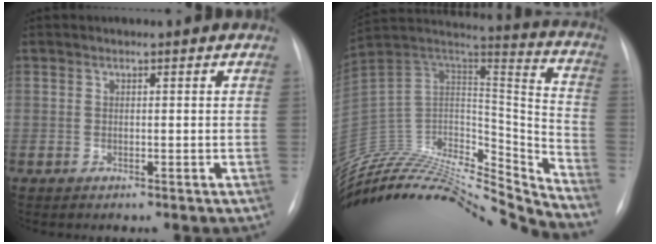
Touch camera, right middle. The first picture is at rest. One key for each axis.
{"total": 32.3, "fx": -30.7, "fy": 4.0, "fz": 9.5, "tx": -0.166, "ty": 0.002, "tz": -0.482}